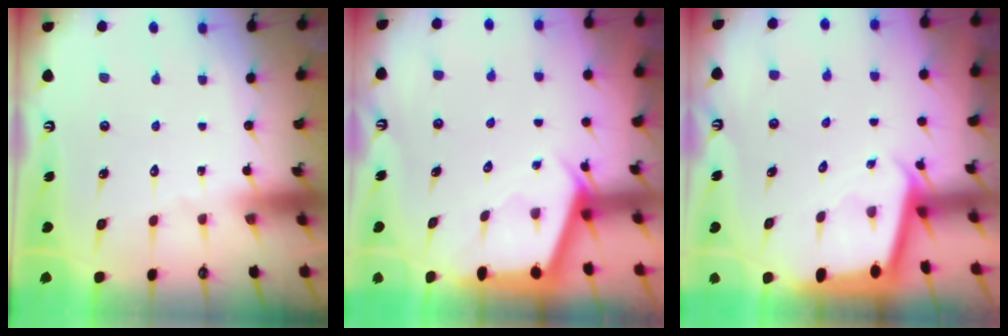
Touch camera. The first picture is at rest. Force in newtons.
{"total": 2.9, "press": 2.9, "slide": 0.3}
{"total": 1.8, "press": 1.8, "slide": 0.1}